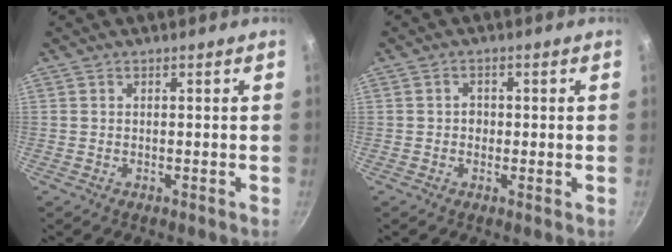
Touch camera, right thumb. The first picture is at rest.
{"total": 0.9, "force": [0.1, 0.6, 0.7], "torque": [-0.010, -0.001, -0.001]}